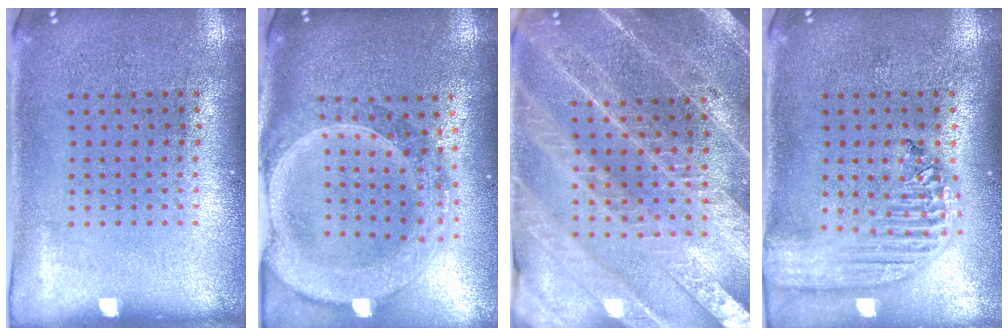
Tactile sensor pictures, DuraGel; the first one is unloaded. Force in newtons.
{"total": 2.7, "press": 2.4, "slide": 1.4}
{"total": 4.0, "press": 3.6, "slide": 1.7}
{"total": 2.3, "press": 2.0, "slide": 1.2}